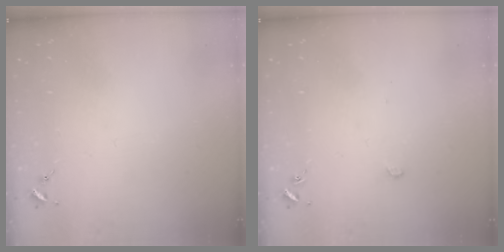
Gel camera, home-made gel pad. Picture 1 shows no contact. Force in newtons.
{"total": 2.6, "press": 2.6, "slide": 0.1}